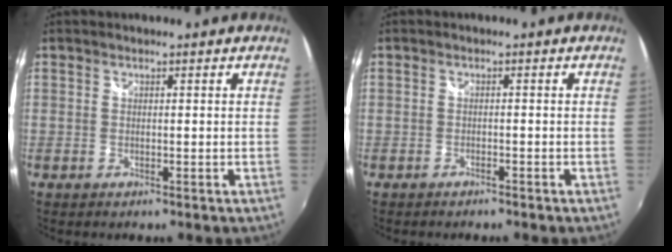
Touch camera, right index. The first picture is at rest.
{"total": 1.3, "force": [-1.2, 0.4, 0.4], "torque": [-0.013, -0.002, -0.021]}